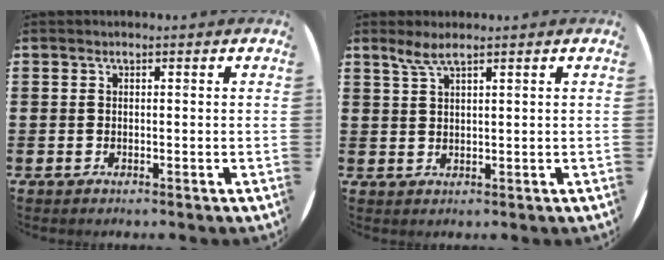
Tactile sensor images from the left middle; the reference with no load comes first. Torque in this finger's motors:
{"motor_torque": [0.43, -0.27, 0.22, 0.04]}